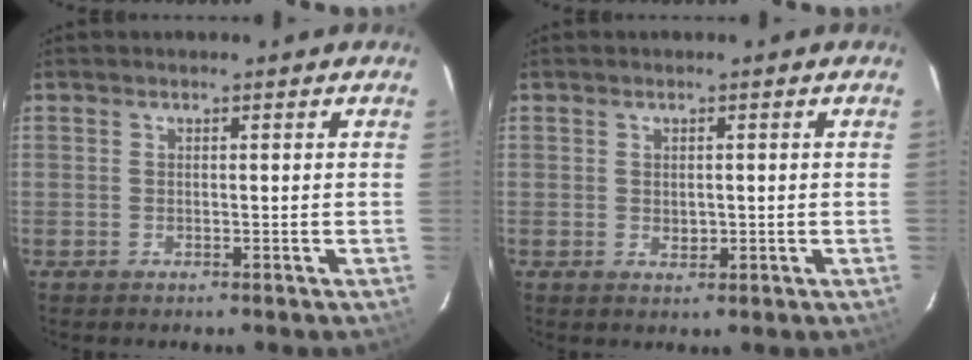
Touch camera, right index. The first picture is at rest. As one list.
[{"total": 1.7, "force": [0.0, 1.3, 1.1], "torque": [-0.016, 0.000, 0.004]}]